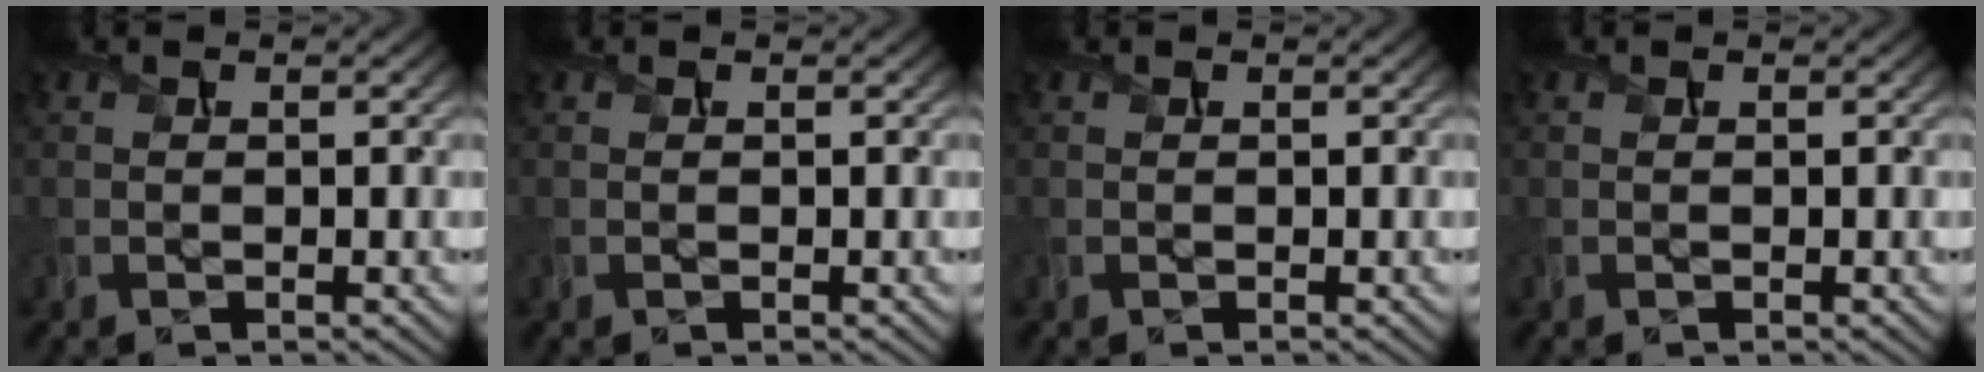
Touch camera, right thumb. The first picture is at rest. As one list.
[{"total": 0.0}, {"total": 0.0}, {"total": 0.0}]